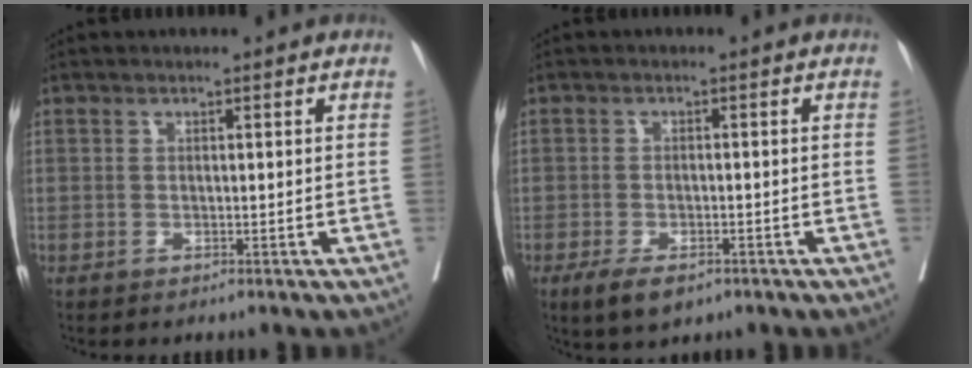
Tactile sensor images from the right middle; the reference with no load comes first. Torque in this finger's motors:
{"motor_torque": [0.64, -0.53, 0.06, 0.02]}